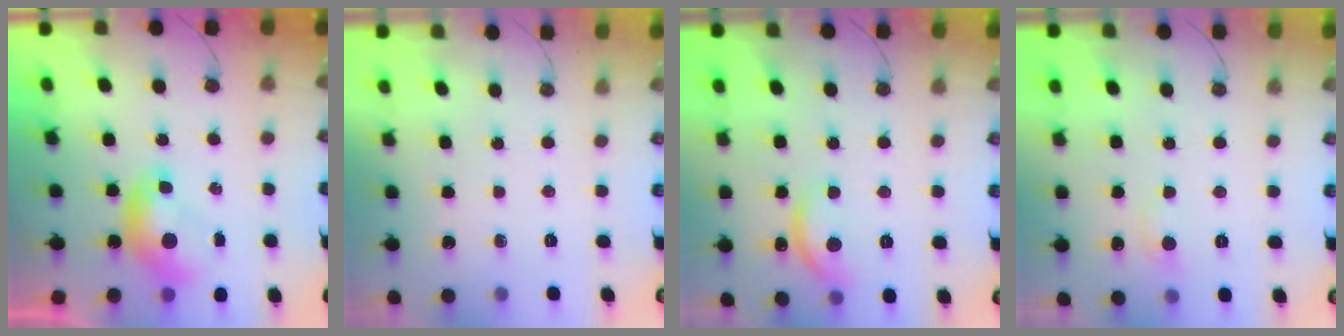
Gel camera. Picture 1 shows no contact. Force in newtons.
{"total": 0.0}
{"total": 6.3, "press": 6.3, "slide": 0.6}
{"total": 1.0, "press": 0.7, "slide": 0.8}